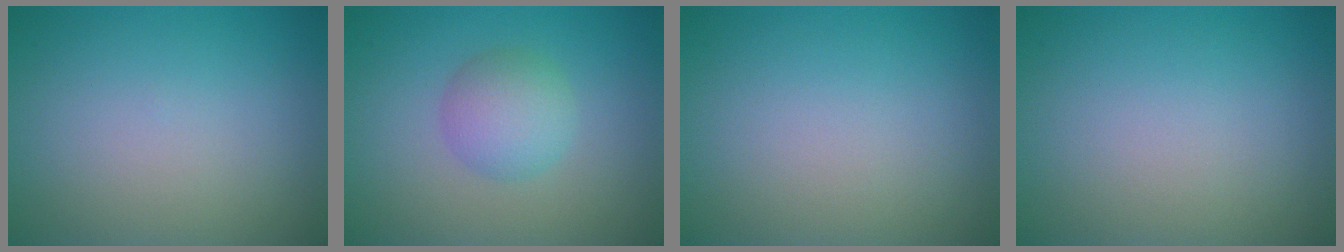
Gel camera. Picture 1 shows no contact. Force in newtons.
{"total": 3.3, "press": 3.3, "slide": 0.1}
{"total": 0.0}
{"total": 0.0}